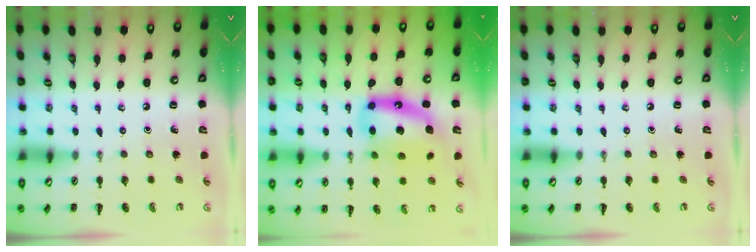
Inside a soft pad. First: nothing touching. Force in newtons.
{"total": 14.8, "press": 14.4, "slide": 3.7}
{"total": 0.0}